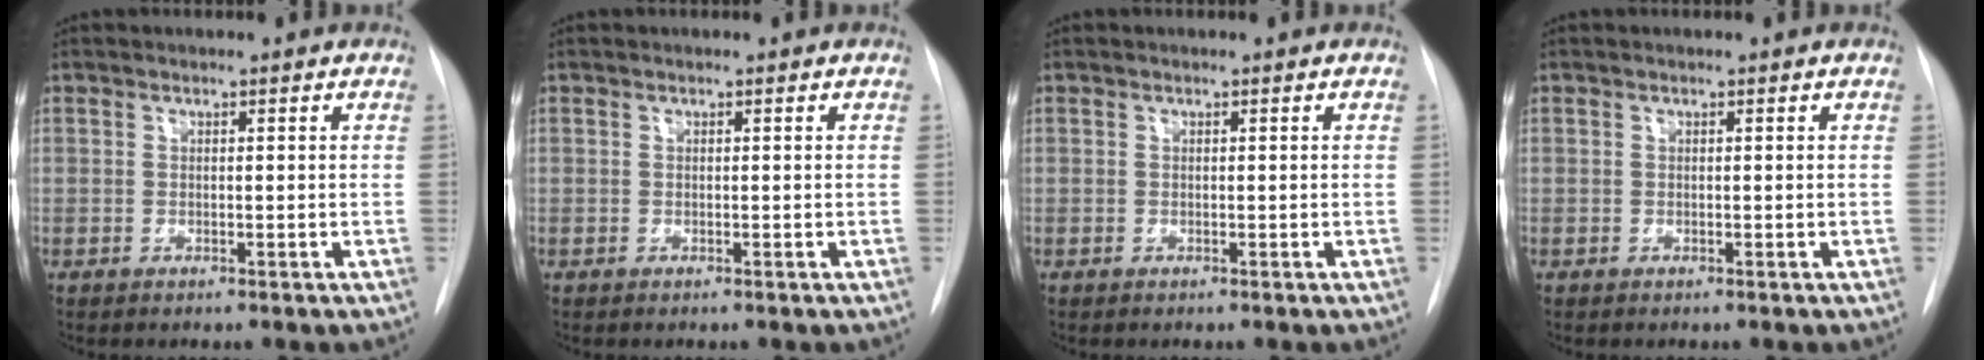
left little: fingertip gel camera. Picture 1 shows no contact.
{"total": 0.0}
{"total": 0.0}
{"total": 0.0}